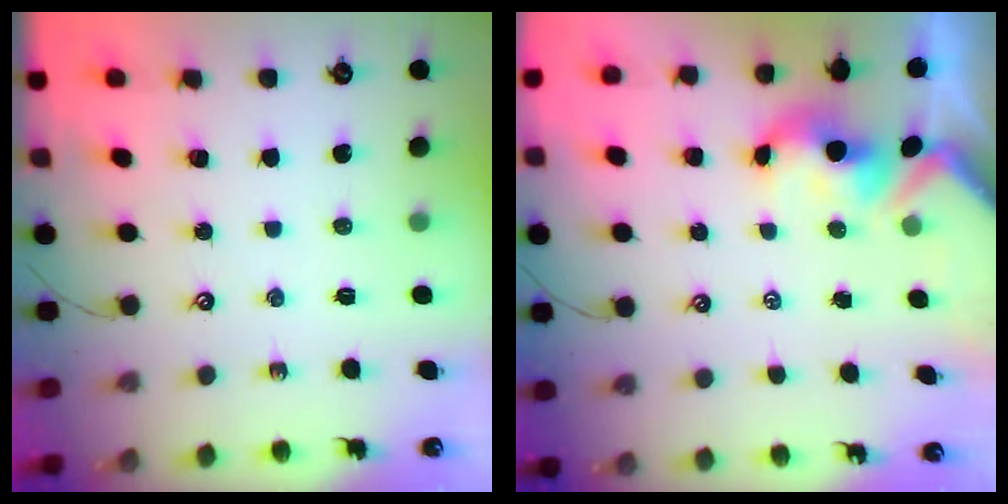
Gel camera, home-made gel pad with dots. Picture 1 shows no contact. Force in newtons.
{"total": 1.8, "press": 1.7, "slide": 0.7}